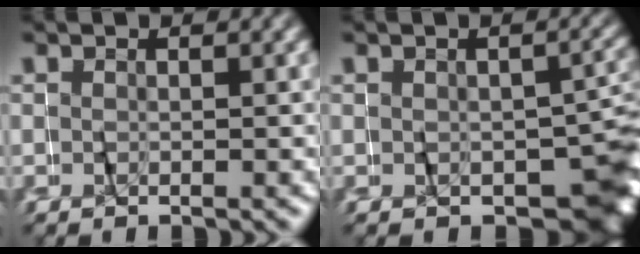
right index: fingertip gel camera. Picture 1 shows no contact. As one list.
[{"total": 7.0, "force": [-2.0, 4.6, 4.9], "torque": [-0.049, -0.009, -0.024]}]